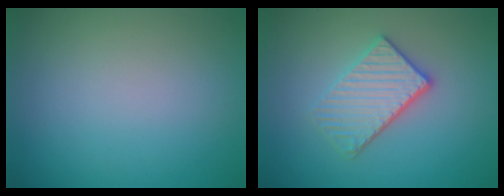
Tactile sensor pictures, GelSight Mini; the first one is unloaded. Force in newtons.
{"total": 3.8, "press": 3.2, "slide": 2.0}